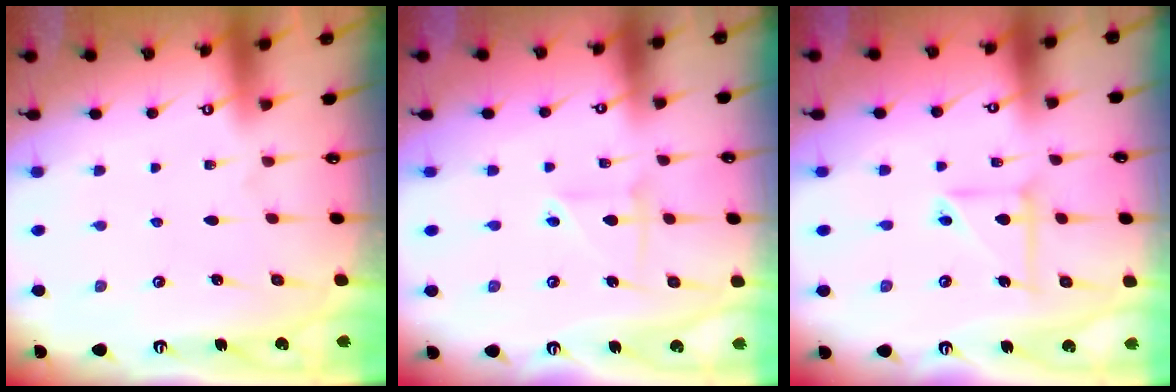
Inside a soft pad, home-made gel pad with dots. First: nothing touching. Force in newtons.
{"total": 2.8, "press": 2.7, "slide": 0.9}
{"total": 6.5, "press": 6.4, "slide": 1.5}